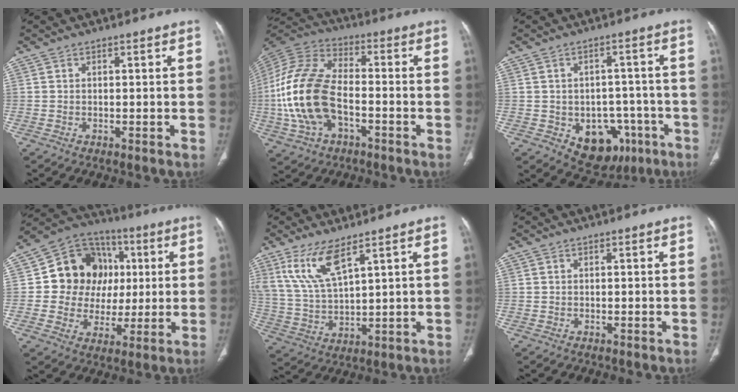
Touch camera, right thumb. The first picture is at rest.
{"total": 19.2, "force": [-4.0, 11.1, 15.2], "torque": [-0.325, 0.024, -0.075]}
{"total": 12.3, "force": [-5.0, 8.9, 6.9], "torque": [-0.051, 0.030, -0.053]}
{"total": 16.5, "force": [2.3, 14.4, 7.6], "torque": [-0.073, 0.017, 0.045]}
{"total": 10.0, "force": [6.2, 2.8, 7.3], "torque": [-0.157, -0.030, 0.143]}
{"total": 0.0}